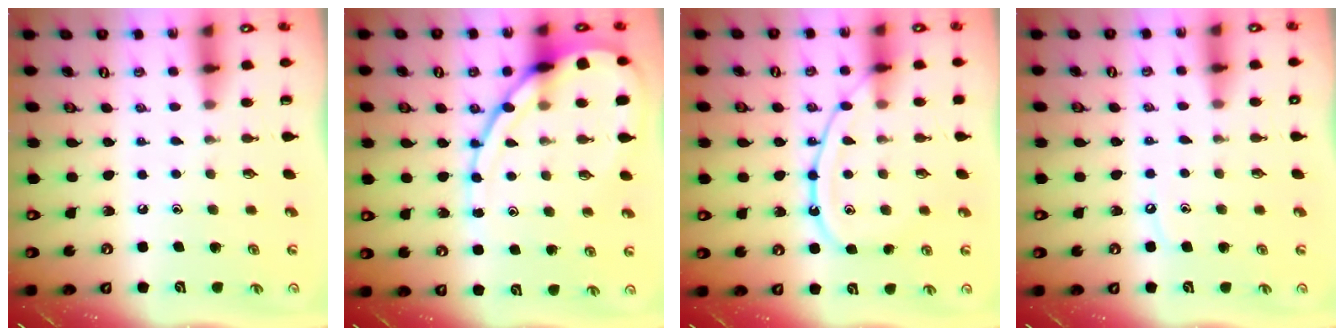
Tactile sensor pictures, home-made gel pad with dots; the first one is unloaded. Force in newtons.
{"total": 15.0, "press": 14.9, "slide": 1.2}
{"total": 12.0, "press": 12.0, "slide": 1.1}
{"total": 3.8, "press": 3.8, "slide": 0.5}